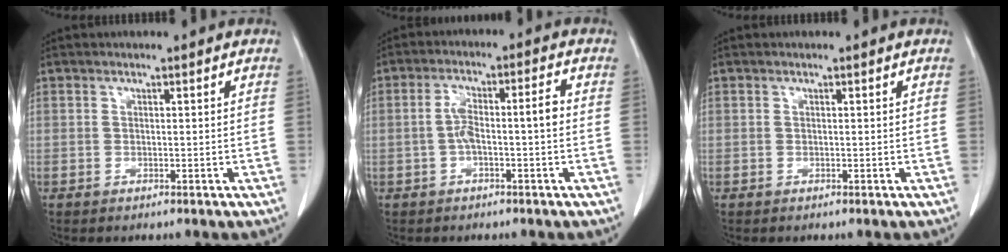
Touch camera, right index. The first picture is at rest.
{"total": 6.0, "force": [-0.6, 1.0, 5.9], "torque": [-0.113, 0.025, -0.010]}
{"total": 0.0}